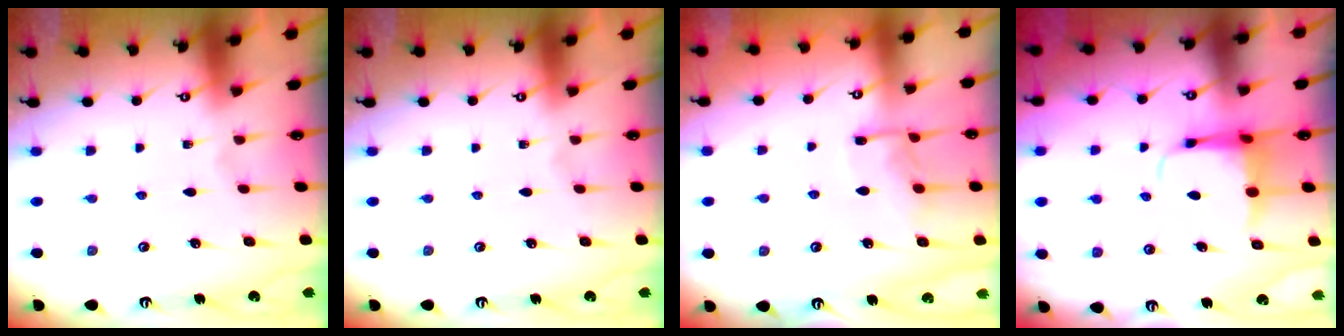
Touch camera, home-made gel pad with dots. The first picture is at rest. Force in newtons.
{"total": 0.0}
{"total": 8.9, "press": 8.9, "slide": 0.9}
{"total": 6.1, "press": 6.0, "slide": 1.2}